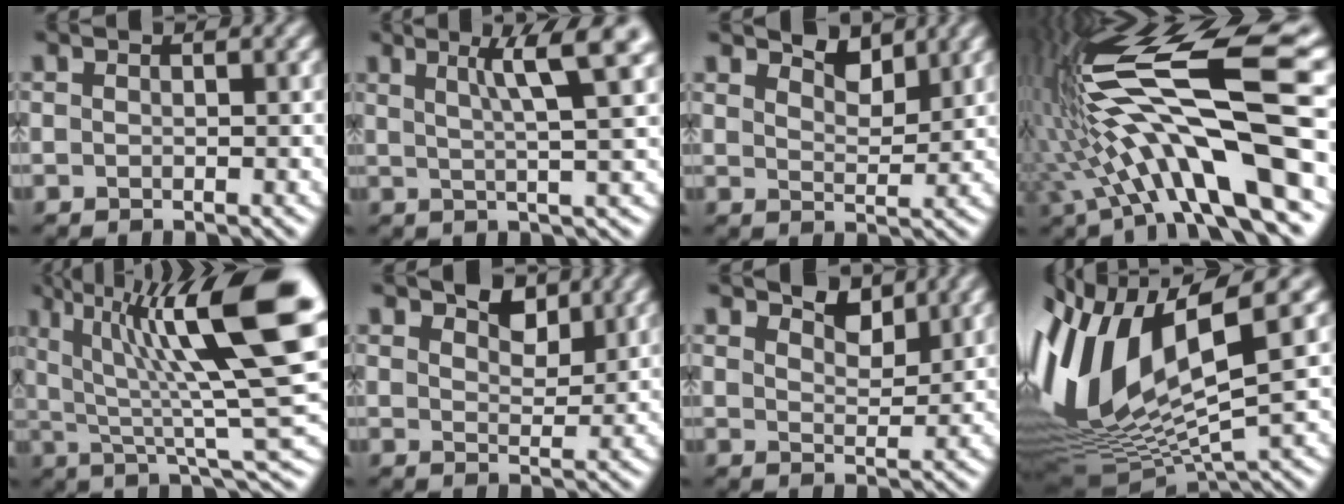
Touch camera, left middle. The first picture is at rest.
{"total": 5.2, "force": [2.7, 0.5, 4.4], "torque": [-0.059, 0.014, 0.042]}
{"total": 2.8, "force": [2.6, 0.7, 0.8], "torque": [-0.012, 0.002, 0.041]}
{"total": 14.5, "force": [-0.6, 3.8, 13.9], "torque": [-0.247, 0.027, -0.011]}
{"total": 14.1, "force": [5.3, 2.7, 12.7], "torque": [-0.189, 0.025, 0.089]}
{"total": 3.6, "force": [2.8, 1.7, 1.6], "torque": [-0.021, 0.009, 0.029]}
{"total": 2.9, "force": [2.6, 0.9, 1.0], "torque": [-0.014, 0.004, 0.037]}
{"total": 12.4, "force": [1.6, 5.2, 11.2], "torque": [-0.247, -0.001, 0.038]}